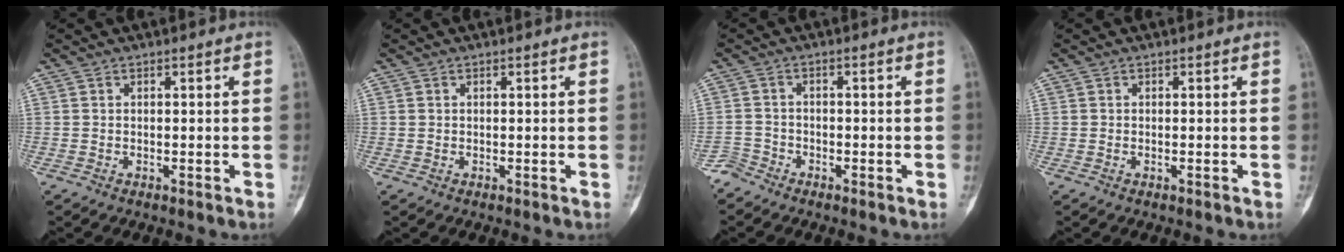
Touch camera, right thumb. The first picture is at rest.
{"total": 0.0}
{"total": 2.7, "force": [-2.3, 1.3, -0.6], "torque": [0.023, 0.006, -0.052]}
{"total": 0.0}